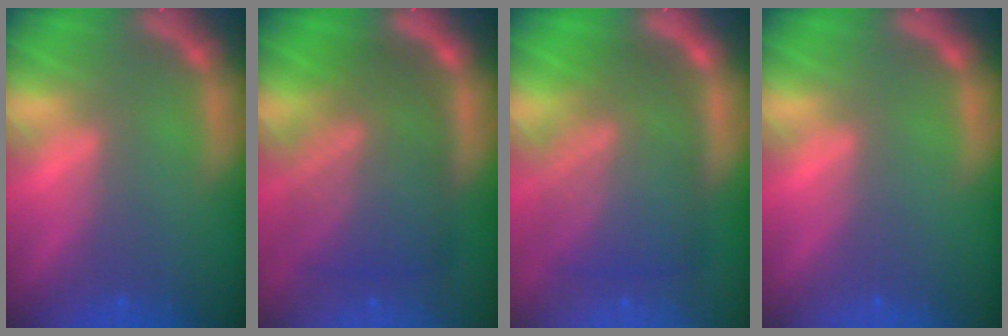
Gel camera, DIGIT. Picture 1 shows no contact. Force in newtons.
{"total": 9.5}
{"total": 9.5}
{"total": 0.0}